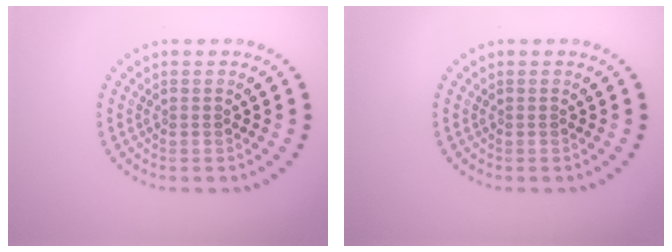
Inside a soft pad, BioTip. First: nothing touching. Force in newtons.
{"total": 0.0}